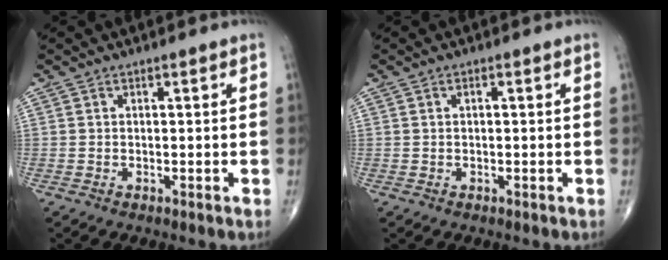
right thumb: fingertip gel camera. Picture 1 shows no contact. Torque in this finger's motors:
{"motor_torque": [-0.53, 0.44, -0.21, -0.36, 0.04]}